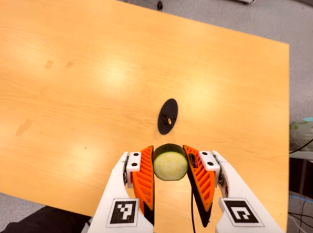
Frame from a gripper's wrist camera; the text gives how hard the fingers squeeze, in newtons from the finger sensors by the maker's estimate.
{"total": 12.2, "left": 11.6, "right": 12.9}